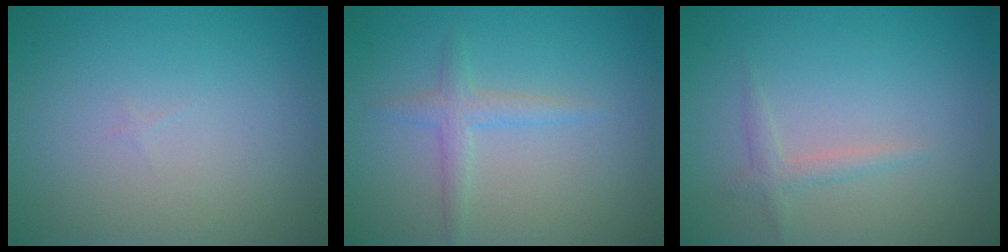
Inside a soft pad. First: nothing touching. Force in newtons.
{"total": 1.8, "press": 1.8, "slide": 0.1}
{"total": 1.3, "press": 1.3, "slide": 0.0}